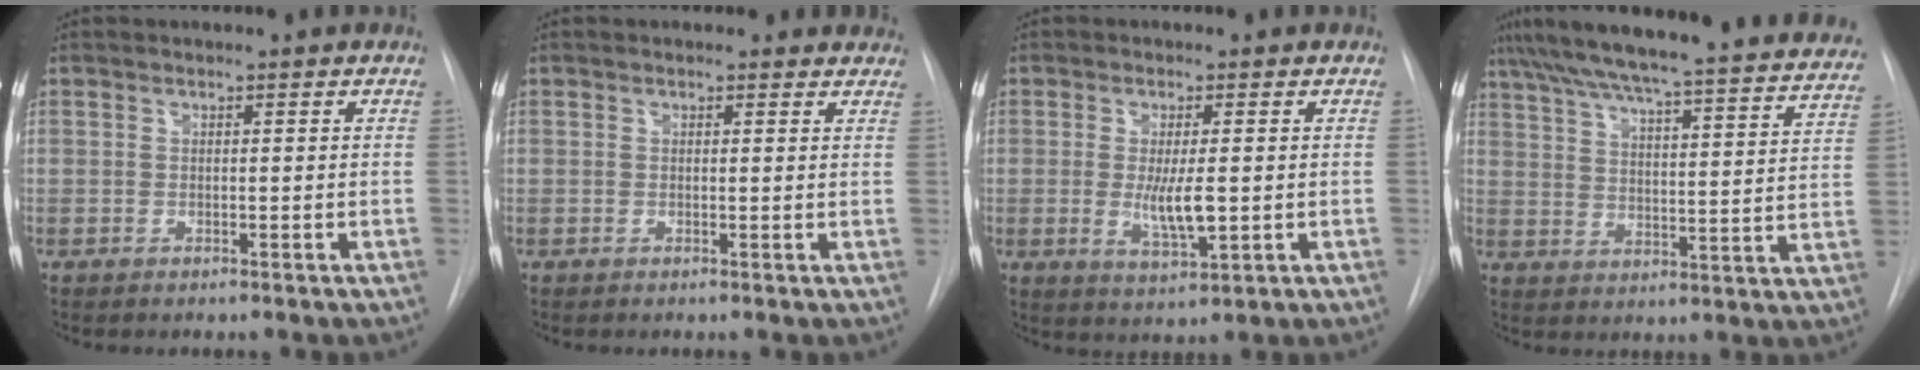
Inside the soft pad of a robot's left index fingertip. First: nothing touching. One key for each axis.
{"total": 3.3, "fx": 2.9, "fy": 1.5, "fz": 0.2, "tx": 0.015, "ty": -0.006, "tz": 0.012}
{"total": 5.3, "fx": -0.3, "fy": 1.4, "fz": 5.2, "tx": -0.096, "ty": -0.013, "tz": -0.001}
{"total": 34.6, "fx": 30.9, "fy": 3.8, "fz": 14.9, "tx": -0.235, "ty": -0.060, "tz": 0.383}